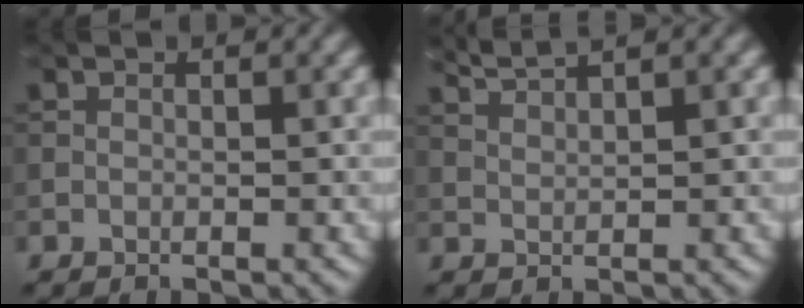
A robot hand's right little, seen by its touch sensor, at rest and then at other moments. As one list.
[{"total": 2.4, "force": [2.0, 0.3, 1.3], "torque": [-0.022, 0.008, 0.044]}]